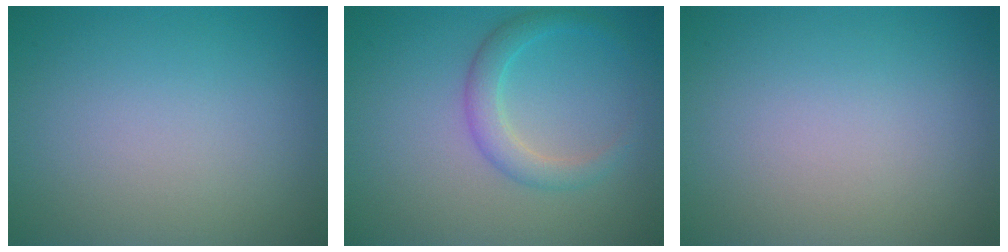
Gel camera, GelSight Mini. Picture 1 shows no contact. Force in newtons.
{"total": 2.5, "press": 2.5, "slide": 0.0}
{"total": 0.0}